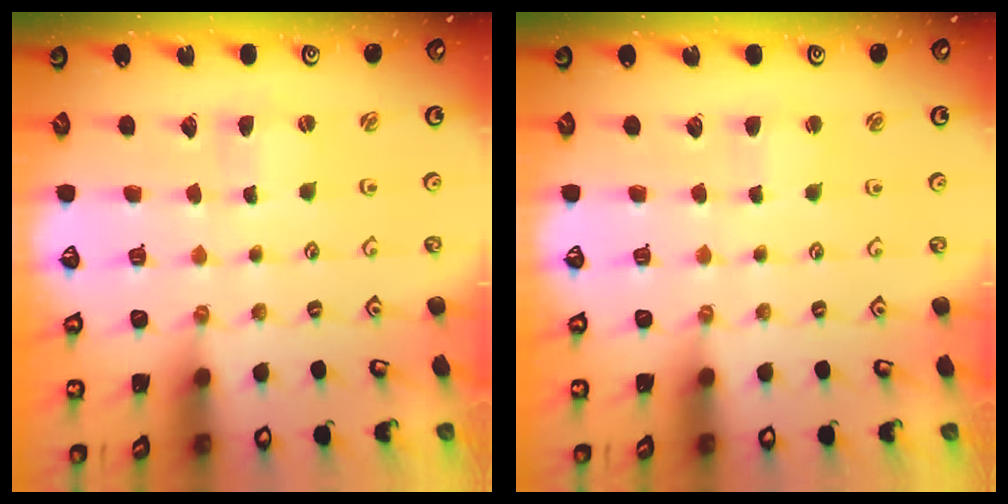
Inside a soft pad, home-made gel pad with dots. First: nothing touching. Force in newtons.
{"total": 2.1, "press": 2.1, "slide": 0.2}